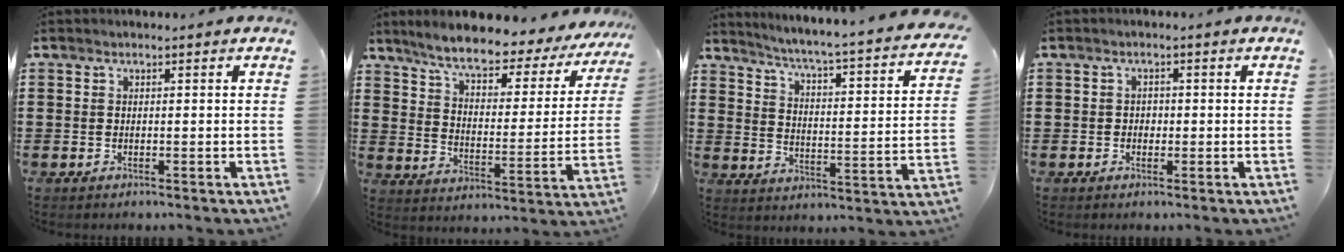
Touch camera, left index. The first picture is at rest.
{"total": 7.0, "force": [6.0, 0.8, 3.6], "torque": [-0.087, -0.035, 0.092]}
{"total": 3.4, "force": [2.7, -0.8, 1.8], "torque": [-0.054, -0.040, 0.029]}
{"total": 1.1, "force": [-0.1, 1.0, 0.5], "torque": [-0.013, 0.006, -0.005]}